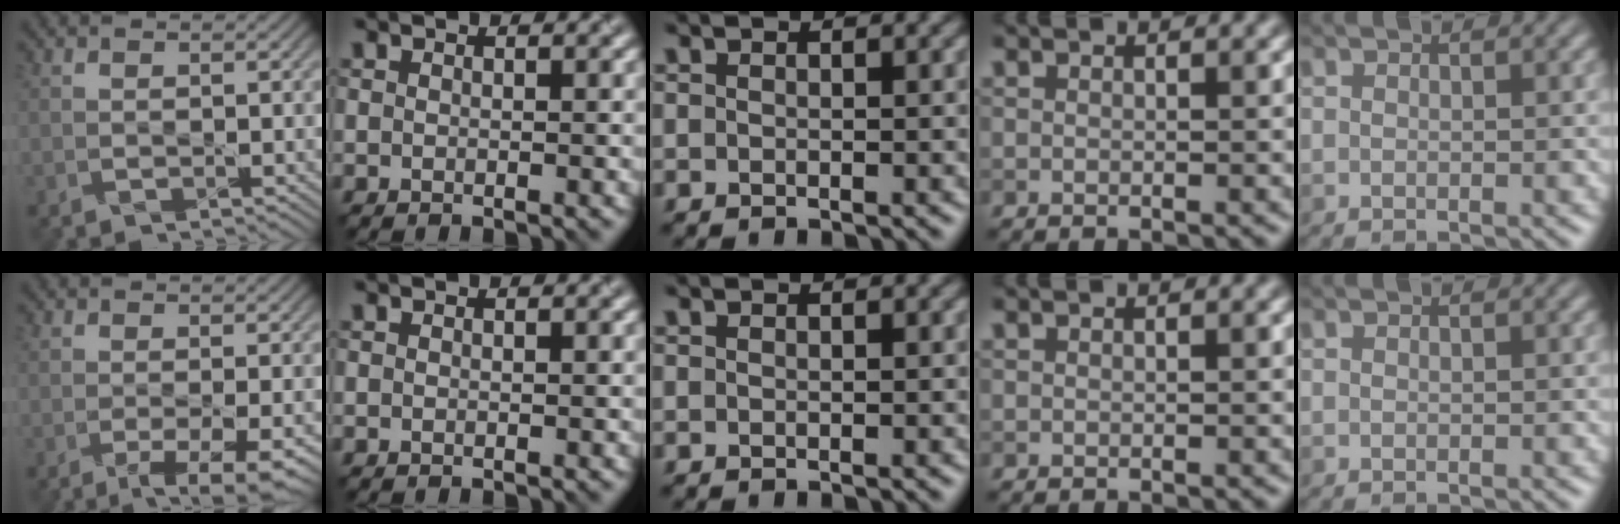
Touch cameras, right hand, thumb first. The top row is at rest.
{"thumb": {"total": 6.0, "force": [-2.8, 2.0, 4.9], "torque": [-0.087, -0.007, -0.037]}}